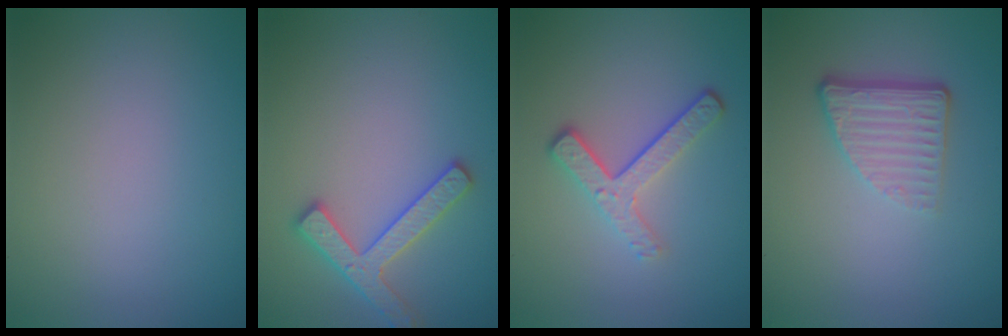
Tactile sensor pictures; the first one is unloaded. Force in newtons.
{"total": 2.8, "press": 2.8, "slide": 0.3}
{"total": 3.4, "press": 2.5, "slide": 2.3}
{"total": 3.7, "press": 2.5, "slide": 2.8}